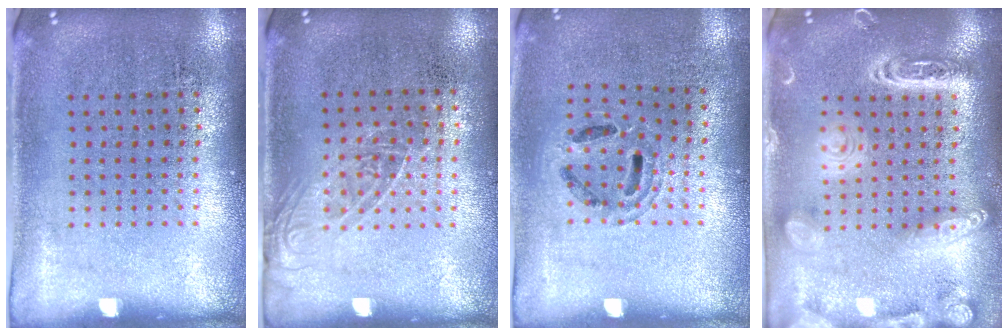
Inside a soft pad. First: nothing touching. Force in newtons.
{"total": 1.4, "press": 1.0, "slide": 0.9}
{"total": 0.9, "press": 0.9, "slide": 0.1}
{"total": 4.1, "press": 4.1, "slide": 0.4}